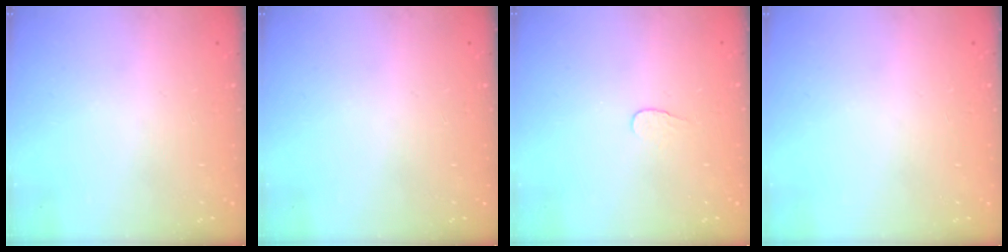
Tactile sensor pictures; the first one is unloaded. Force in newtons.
{"total": 0.0}
{"total": 3.8, "press": 3.8, "slide": 0.3}
{"total": 0.0}